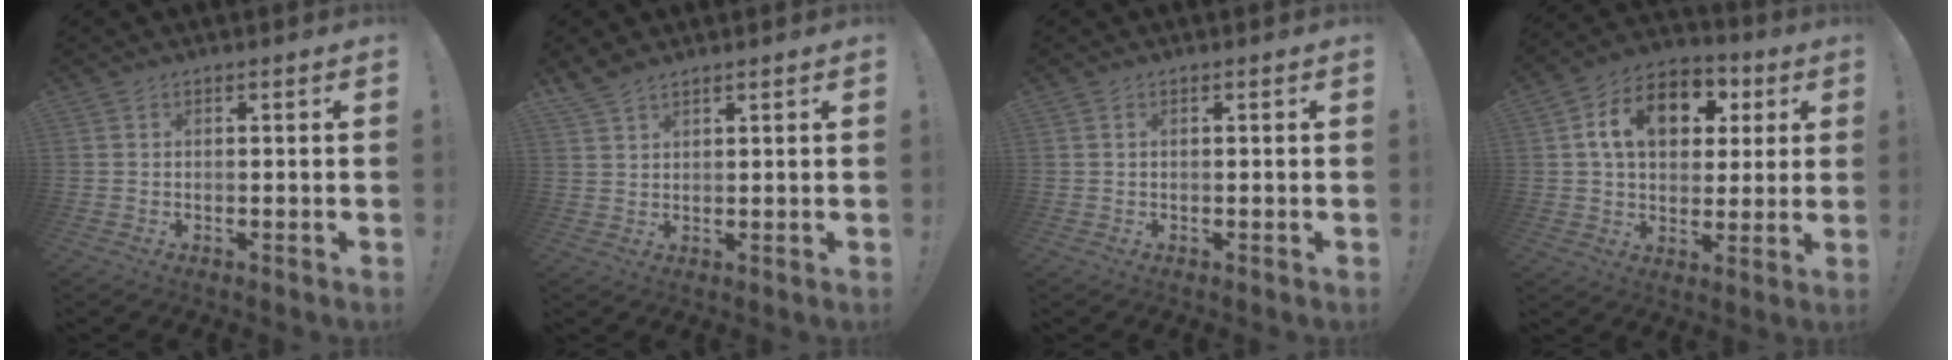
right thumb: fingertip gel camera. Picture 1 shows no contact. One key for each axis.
{"total": 4.0, "fx": 3.5, "fy": 1.2, "fz": 1.5, "tx": -0.028, "ty": -0.019, "tz": 0.068}
{"total": 0.0}
{"total": 15.7, "fx": 5.0, "fy": 11.1, "fz": 10.0, "tx": -0.150, "ty": -0.005, "tz": 0.091}